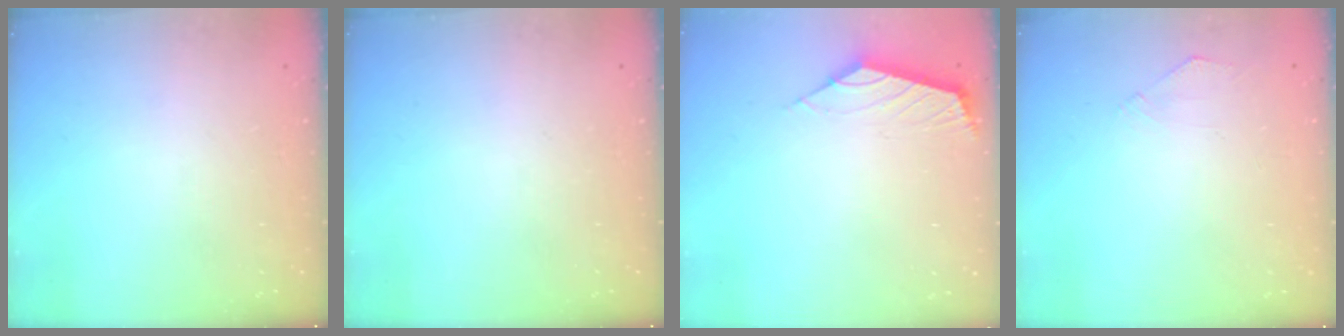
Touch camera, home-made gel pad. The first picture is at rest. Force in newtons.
{"total": 0.0}
{"total": 2.5, "press": 2.4, "slide": 0.7}
{"total": 3.5, "press": 3.5, "slide": 0.5}